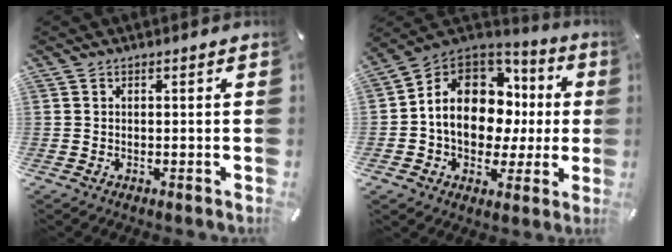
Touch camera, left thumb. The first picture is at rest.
{"total": 15.0, "force": [1.0, 11.7, 9.4], "torque": [-0.172, -0.009, 0.019]}